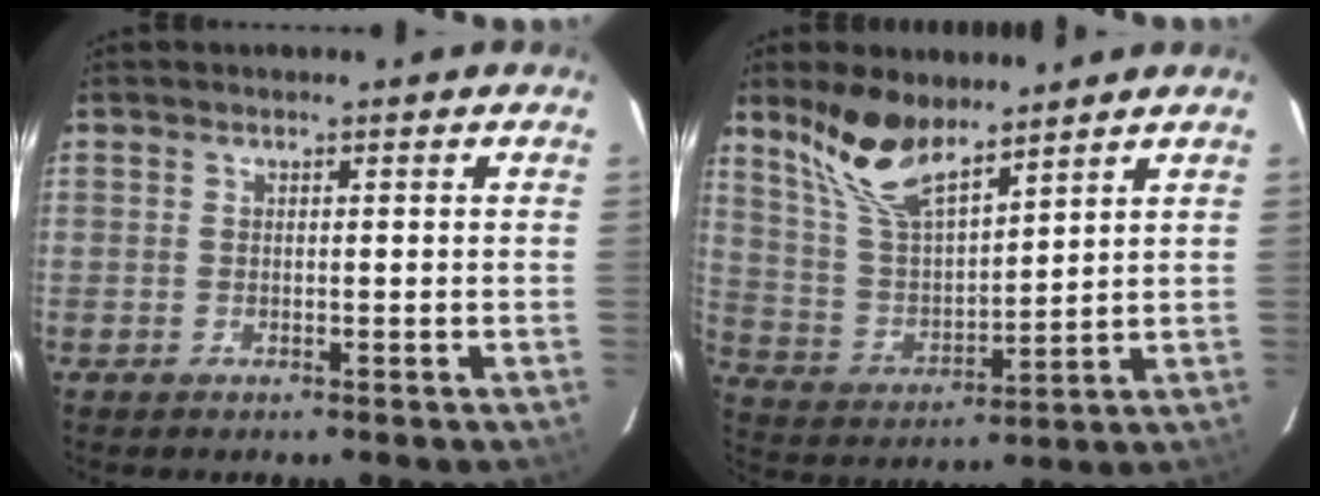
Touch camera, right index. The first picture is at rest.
{"total": 12.2, "force": [9.3, 3.8, 6.9], "torque": [-0.138, 0.011, 0.192]}